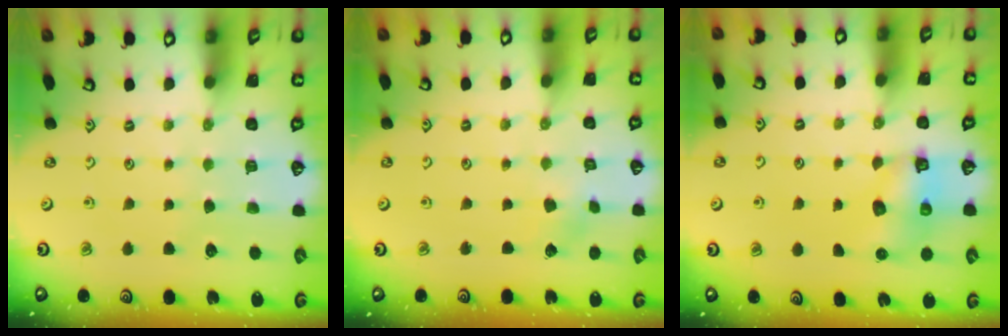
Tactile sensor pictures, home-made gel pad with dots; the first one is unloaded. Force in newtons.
{"total": 2.4, "press": 2.4, "slide": 0.3}
{"total": 6.6, "press": 6.6, "slide": 0.6}